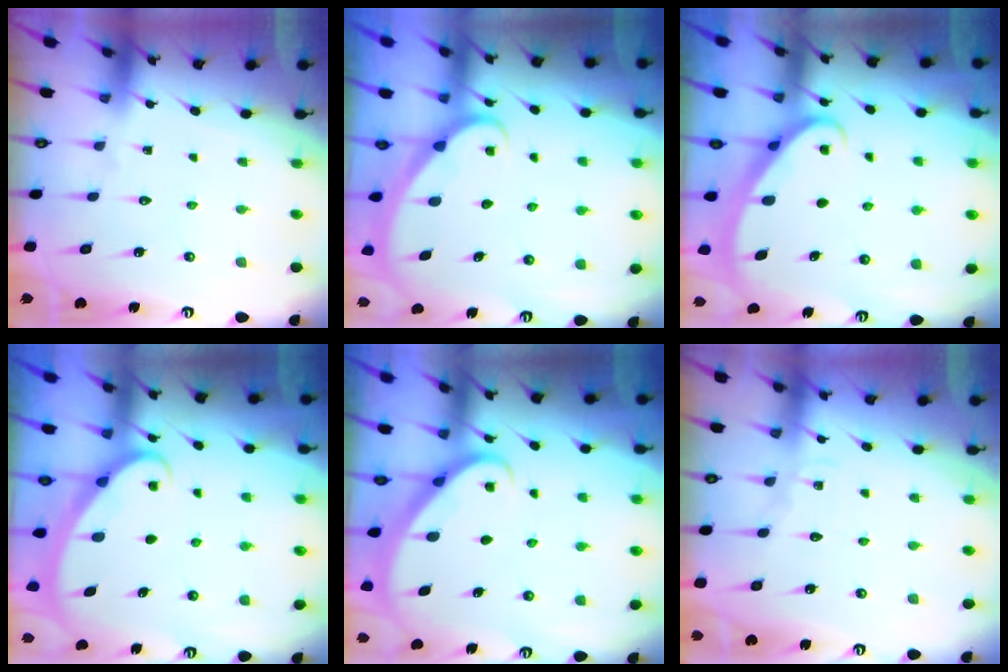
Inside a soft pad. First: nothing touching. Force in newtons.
{"total": 1.7, "press": 1.7, "slide": 0.1}
{"total": 2.4, "press": 2.4, "slide": 0.4}
{"total": 2.2, "press": 2.2, "slide": 0.4}
{"total": 2.6, "press": 2.6, "slide": 0.2}
{"total": 6.9, "press": 6.8, "slide": 0.6}